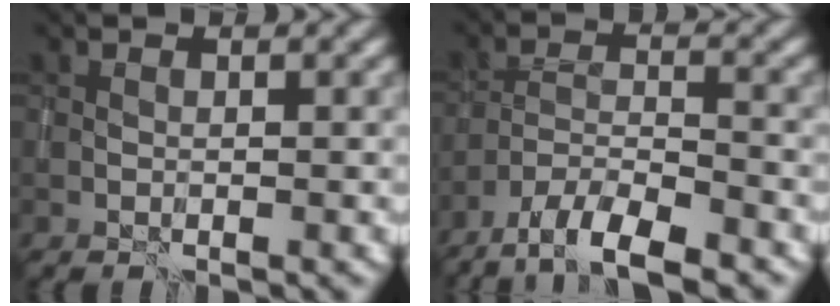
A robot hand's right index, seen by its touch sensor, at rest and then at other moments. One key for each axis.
{"total": 8.1, "fx": -6.6, "fy": 2.3, "fz": 4.0, "tx": -0.059, "ty": -0.014, "tz": -0.111}